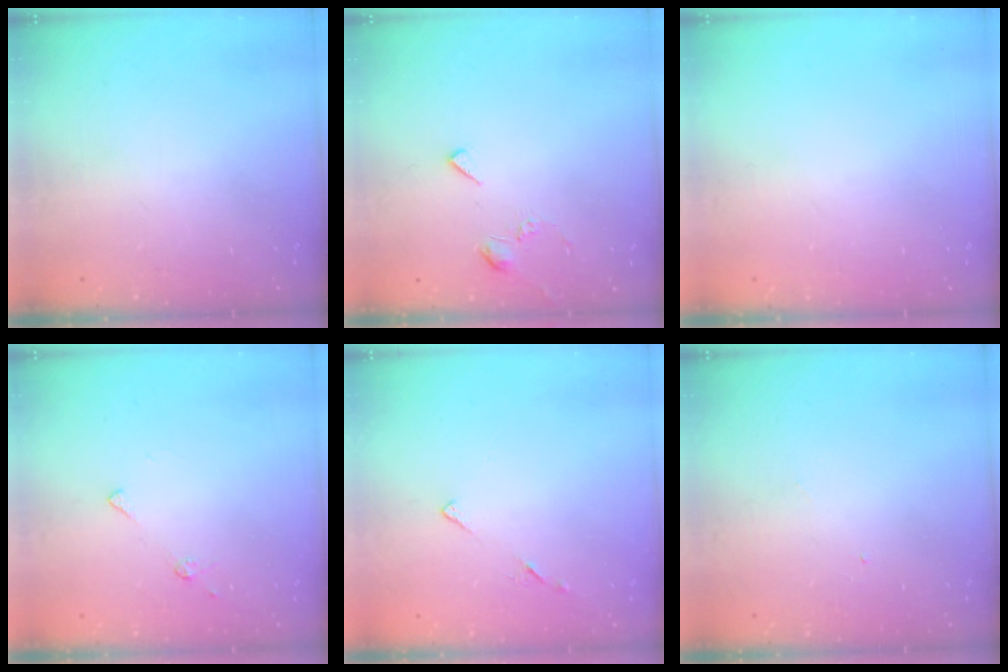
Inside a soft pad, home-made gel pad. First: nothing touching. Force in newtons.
{"total": 4.4, "press": 4.4, "slide": 0.7}
{"total": 0.0}
{"total": 4.9, "press": 4.8, "slide": 0.6}
{"total": 4.9, "press": 4.8, "slide": 0.6}
{"total": 3.0, "press": 3.0, "slide": 0.4}